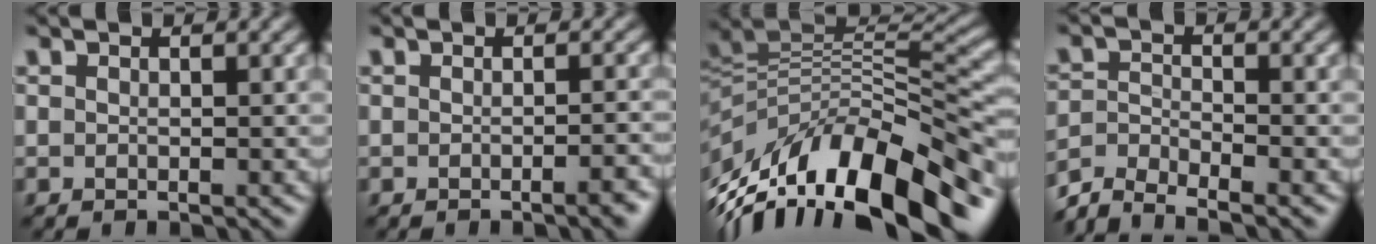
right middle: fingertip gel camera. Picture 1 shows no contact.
{"total": 2.4, "force": [-1.5, 0.5, 1.8], "torque": [-0.020, 0.007, -0.022]}
{"total": 13.9, "force": [-5.5, 5.5, 11.4], "torque": [-0.208, 0.012, -0.088]}
{"total": 4.2, "force": [-3.7, 1.1, 1.6], "torque": [-0.028, -0.001, -0.080]}